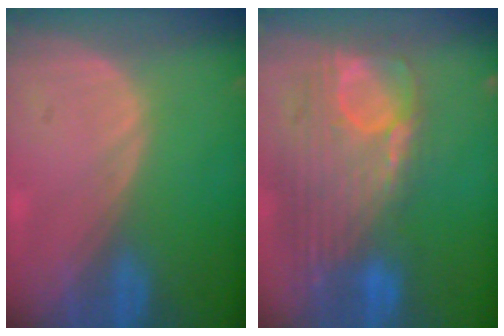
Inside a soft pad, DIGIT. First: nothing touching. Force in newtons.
{"total": 12.7, "press": 10.7, "slide": 6.7}